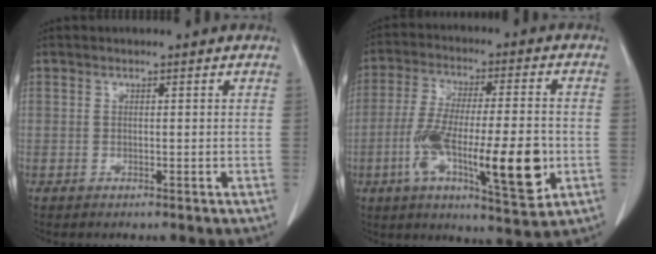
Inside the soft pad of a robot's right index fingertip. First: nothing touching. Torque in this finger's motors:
{"motor_torque": [1.28, -0.86, 0.85, 0.21]}